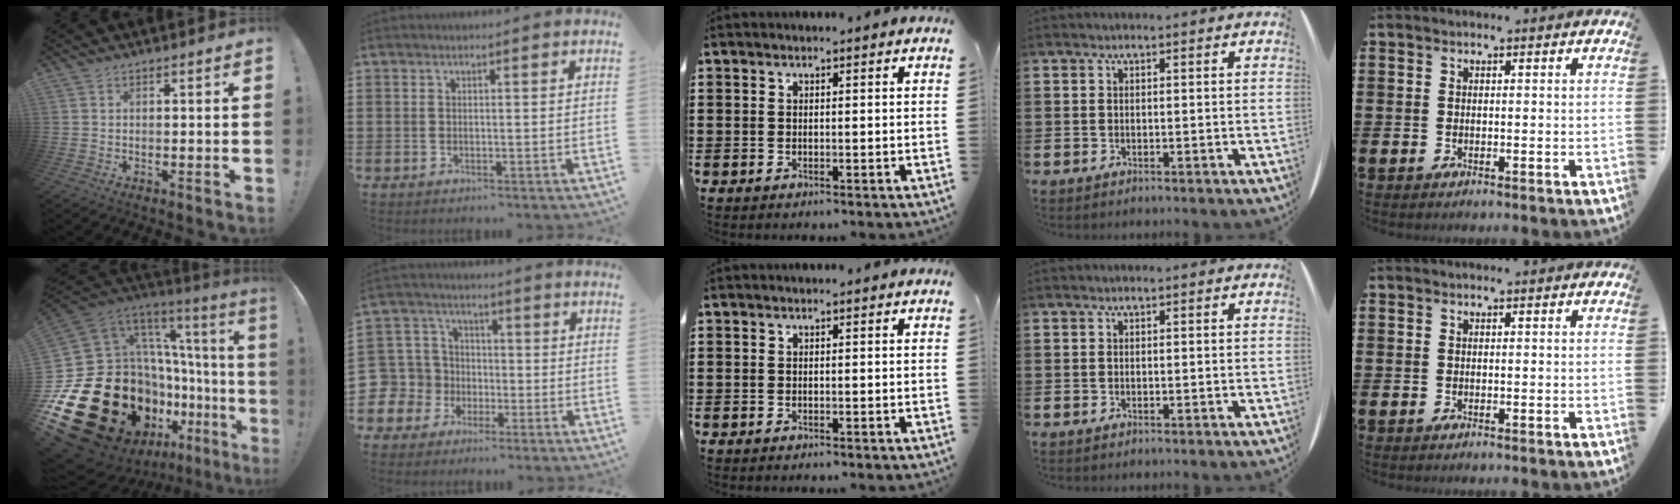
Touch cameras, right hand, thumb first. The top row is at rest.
{"thumb": {"total": 31.0, "force": [-9.1, 18.8, 22.9], "torque": [-0.365, -0.025, -0.057]}, "index": {"total": 7.3, "force": [-1.6, 7.1, 0.5], "torque": [-0.076, -0.005, -0.035]}}